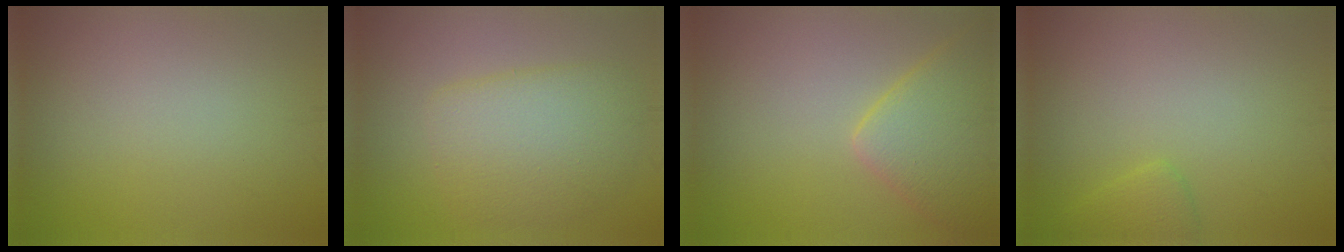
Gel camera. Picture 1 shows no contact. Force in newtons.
{"total": 5.1, "press": 5.1, "slide": 0.2}
{"total": 5.3, "press": 5.3, "slide": 0.4}
{"total": 1.4, "press": 1.4, "slide": 0.1}